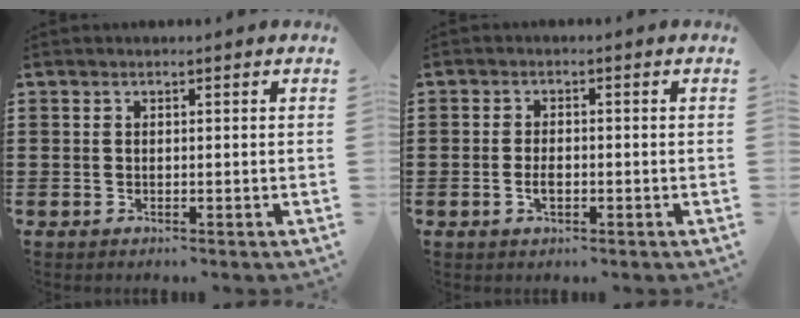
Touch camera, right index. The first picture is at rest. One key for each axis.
{"total": 2.2, "fx": -0.5, "fy": 0.9, "fz": 2.0, "tx": -0.039, "ty": -0.002, "tz": -0.008}